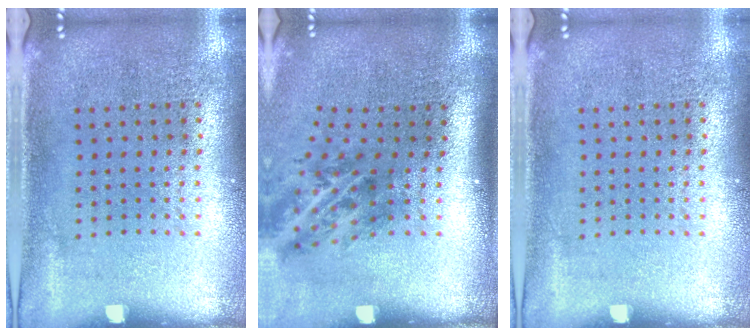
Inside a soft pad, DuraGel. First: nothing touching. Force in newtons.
{"total": 2.1, "press": 1.3, "slide": 1.6}
{"total": 0.0}